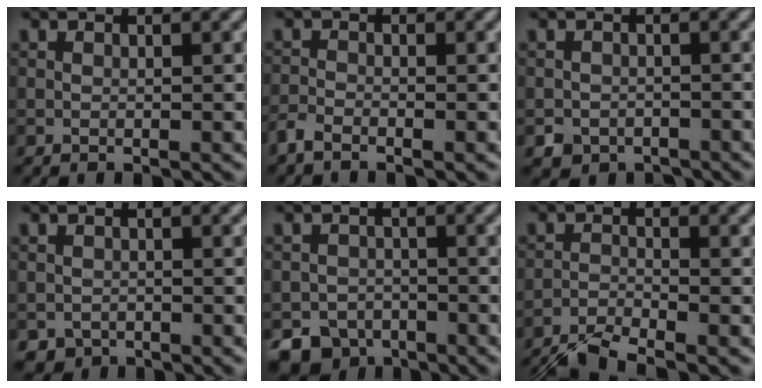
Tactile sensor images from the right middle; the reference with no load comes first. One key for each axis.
{"total": 1.7, "fx": -1.5, "fy": 0.3, "fz": 0.6, "tx": -0.017, "ty": -0.001, "tz": -0.038}
{"total": 2.5, "fx": -1.6, "fy": 1.8, "fz": 0.5, "tx": -0.004, "ty": -0.006, "tz": -0.031}
{"total": 1.5, "fx": -1.0, "fy": 1.2, "fz": 0.1, "tx": 0.006, "ty": -0.003, "tz": -0.022}
{"total": 5.6, "fx": -4.2, "fy": 3.6, "fz": 1.0, "tx": 0.004, "ty": -0.007, "tz": -0.067}
{"total": 4.4, "fx": -3.9, "fy": 0.5, "fz": 1.9, "tx": -0.037, "ty": -0.004, "tz": -0.080}